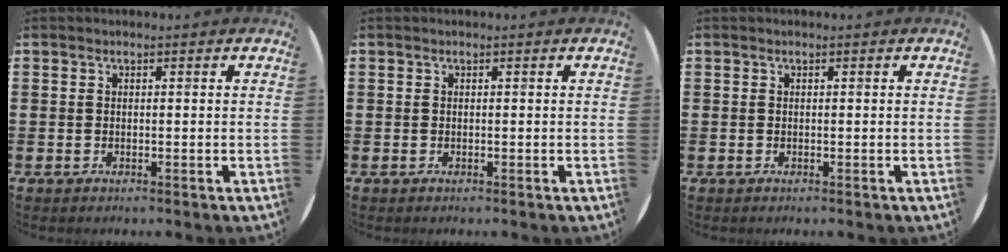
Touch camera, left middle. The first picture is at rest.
{"total": 0.0}
{"total": 0.0}